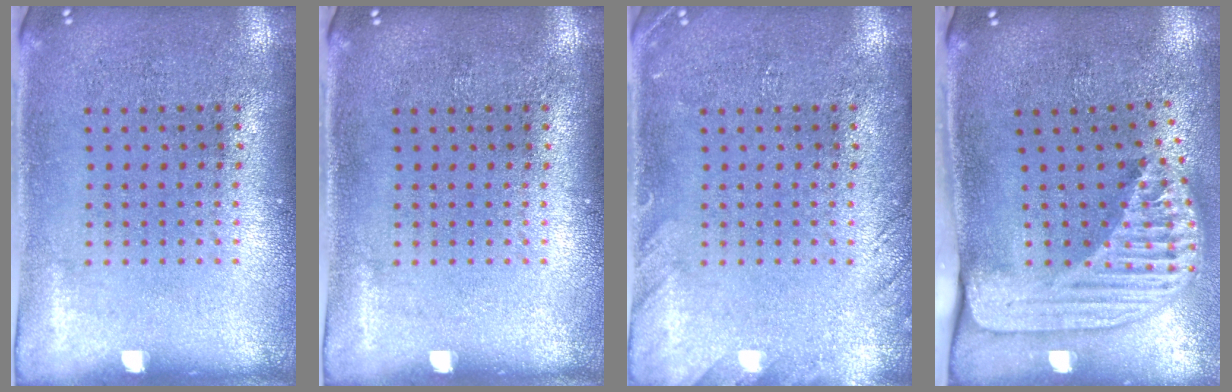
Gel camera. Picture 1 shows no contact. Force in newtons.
{"total": 0.0}
{"total": 1.5, "press": 1.5, "slide": 0.2}
{"total": 2.5, "press": 1.8, "slide": 1.8}